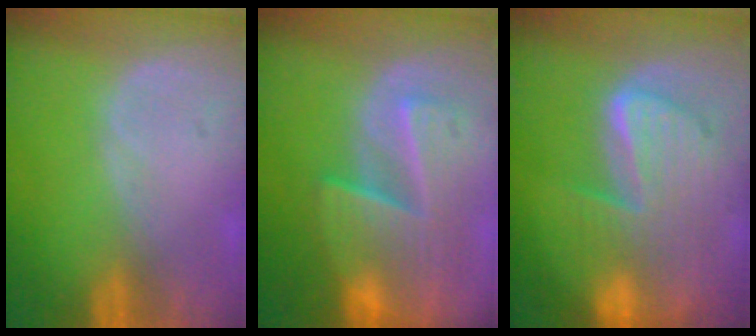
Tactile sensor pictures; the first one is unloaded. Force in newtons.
{"total": 8.7, "press": 8.1, "slide": 3.1}
{"total": 10.0, "press": 8.7, "slide": 5.0}